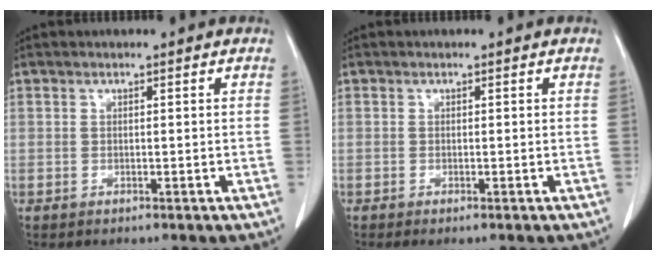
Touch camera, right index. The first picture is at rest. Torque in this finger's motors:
{"motor_torque": [0.02, -0.01, -0.07, 0.02]}